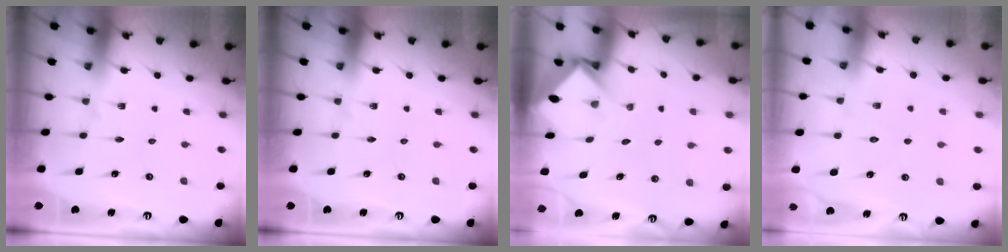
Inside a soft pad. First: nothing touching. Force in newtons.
{"total": 0.0}
{"total": 3.5, "press": 3.4, "slide": 0.3}
{"total": 4.1, "press": 4.0, "slide": 0.5}